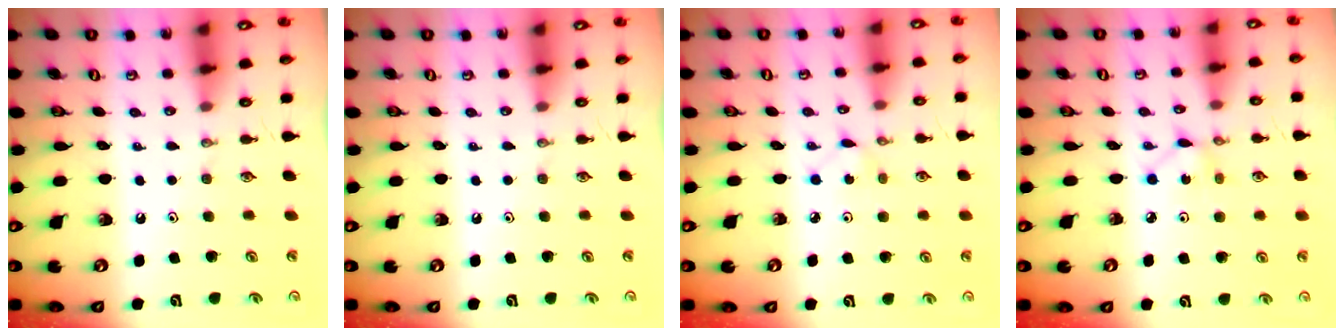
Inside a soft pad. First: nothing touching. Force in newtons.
{"total": 0.0}
{"total": 1.5, "press": 1.4, "slide": 0.2}
{"total": 2.0, "press": 1.9, "slide": 0.2}